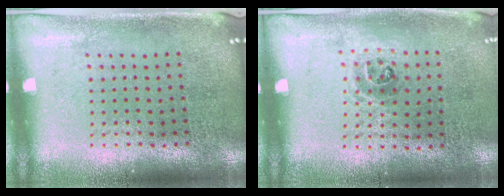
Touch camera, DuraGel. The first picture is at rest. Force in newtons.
{"total": 1.0, "press": 0.6, "slide": 0.7}